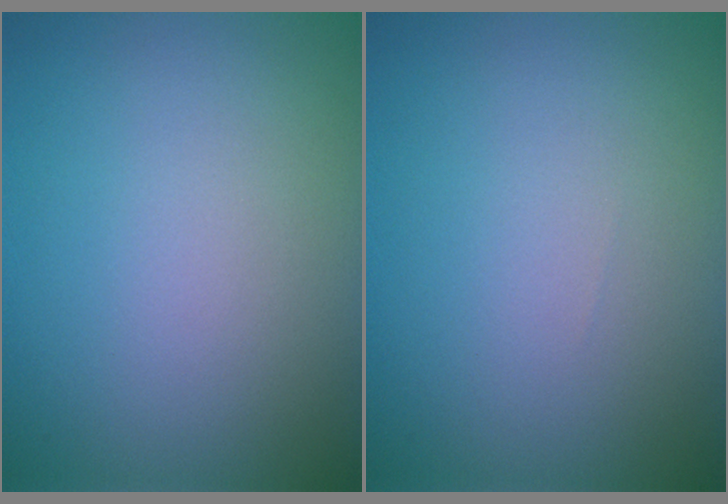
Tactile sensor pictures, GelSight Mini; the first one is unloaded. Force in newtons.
{"total": 0.0}